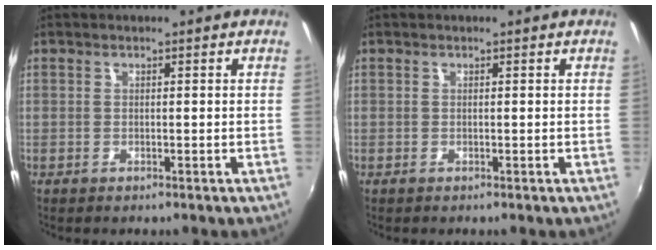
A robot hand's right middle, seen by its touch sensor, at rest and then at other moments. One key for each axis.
{"total": 0.0}